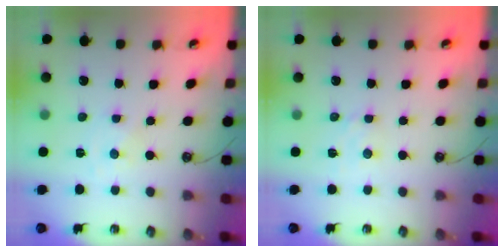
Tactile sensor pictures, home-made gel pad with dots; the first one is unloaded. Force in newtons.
{"total": 1.8, "press": 1.8, "slide": 0.3}